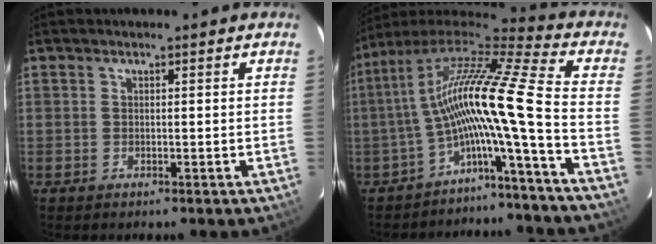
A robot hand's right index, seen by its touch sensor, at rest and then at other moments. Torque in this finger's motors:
{"motor_torque": [1.40, -0.74, 1.05, 0.21]}